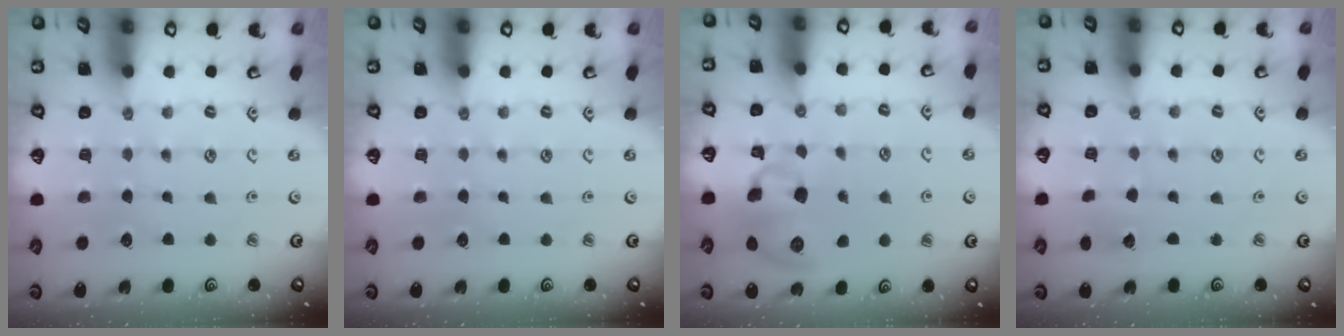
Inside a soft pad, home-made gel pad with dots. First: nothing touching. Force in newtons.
{"total": 0.0}
{"total": 10.8, "press": 10.7, "slide": 1.1}
{"total": 2.8, "press": 2.8, "slide": 0.2}